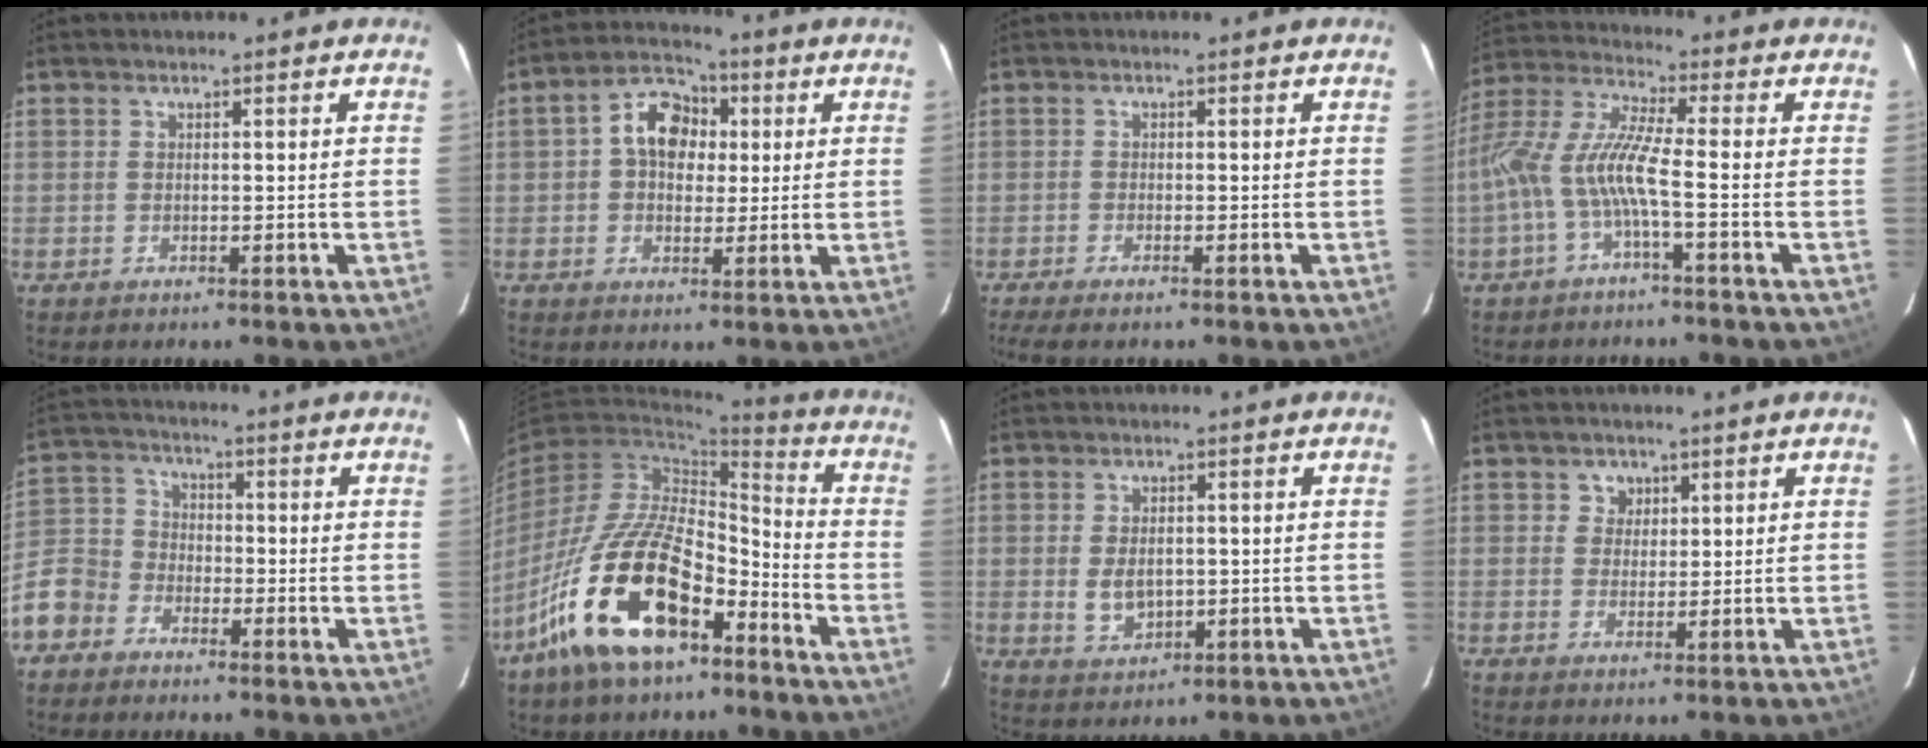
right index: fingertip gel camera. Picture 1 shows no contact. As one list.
[{"total": 8.8, "force": [1.3, 6.7, 5.6], "torque": [-0.105, 0.032, 0.020]}, {"total": 3.3, "force": [-2.6, 0.1, 2.1], "torque": [-0.052, -0.012, -0.049]}, {"total": 9.9, "force": [-3.1, 0.9, 9.3], "torque": [-0.209, 0.007, -0.062]}, {"total": 10.3, "force": [-5.9, 7.9, 3.1], "torque": [-0.084, 0.029, -0.125]}, {"total": 19.5, "force": [-11.6, 8.4, 13.3], "torque": [-0.253, 0.006, -0.208]}, {"total": 5.1, "force": [-0.4, 3.4, 3.7], "torque": [-0.069, -0.007, 0.002]}, {"total": 2.9, "force": [1.2, 2.7, 0.1], "torque": [0.013, 0.014, 0.019]}]